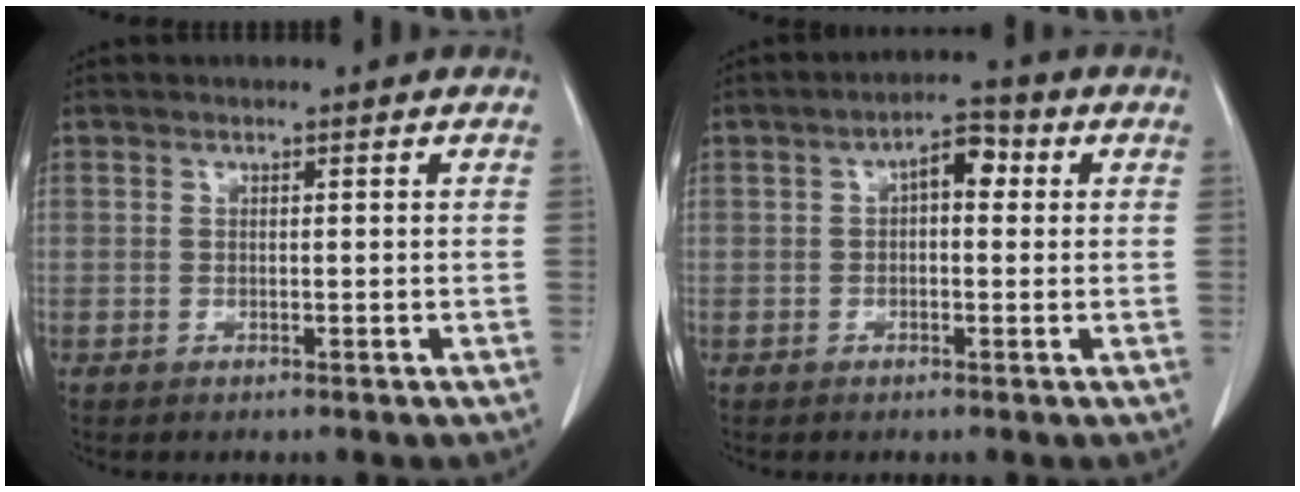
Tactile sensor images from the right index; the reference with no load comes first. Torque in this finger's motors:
{"motor_torque": [0.45, 0.01, 0.09, 0.04]}